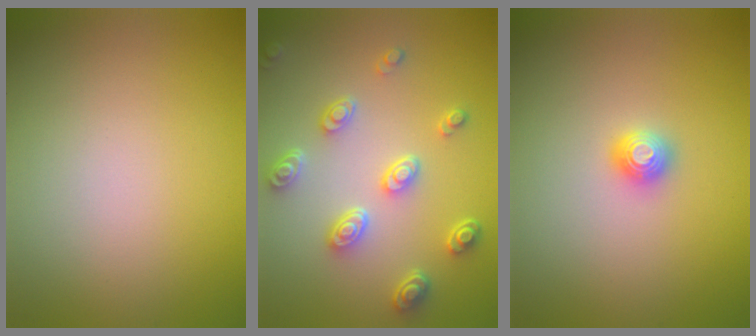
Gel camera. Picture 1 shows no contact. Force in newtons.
{"total": 4.5, "press": 3.5, "slide": 2.9}
{"total": 1.5, "press": 1.5, "slide": 0.2}